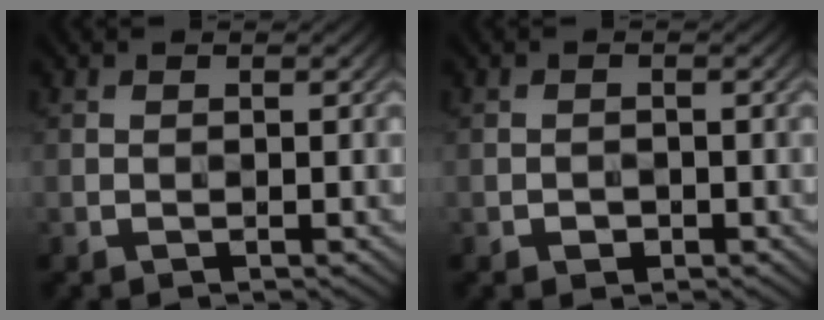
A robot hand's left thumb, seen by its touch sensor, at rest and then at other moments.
{"total": 1.0, "force": [-0.6, 0.7, 0.4], "torque": [-0.007, 0.002, -0.013]}